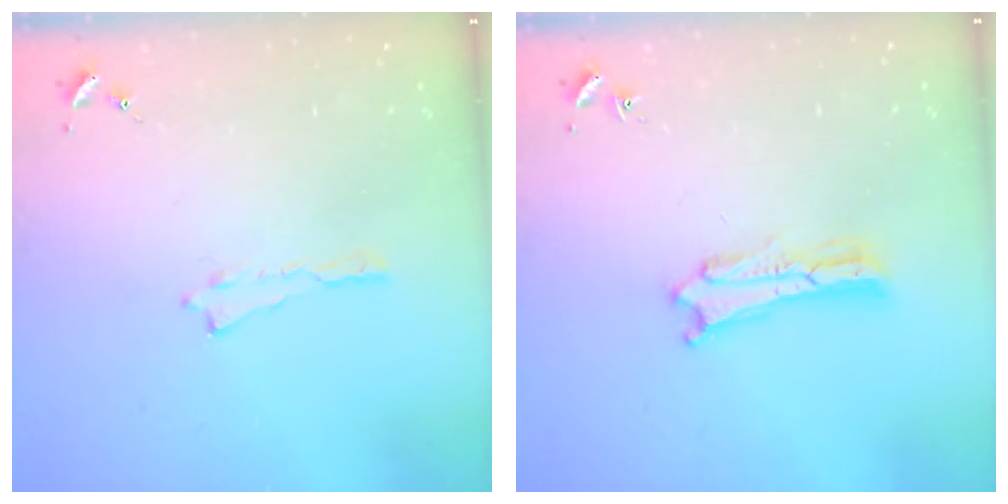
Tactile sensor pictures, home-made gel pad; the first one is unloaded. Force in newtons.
{"total": 1.2, "press": 1.2, "slide": 0.2}